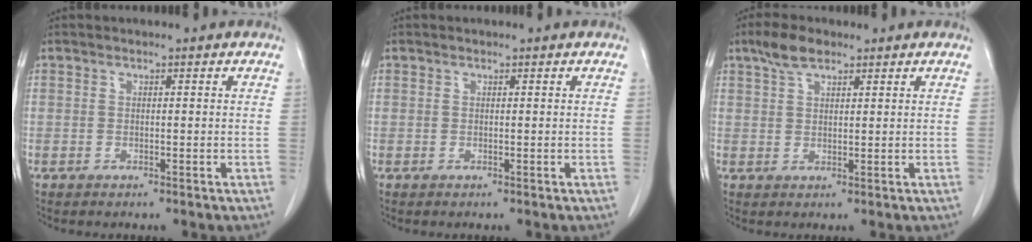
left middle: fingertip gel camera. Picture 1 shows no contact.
{"total": 0.0}
{"total": 3.0, "force": [2.2, 1.2, 1.8], "torque": [-0.040, 0.008, 0.043]}